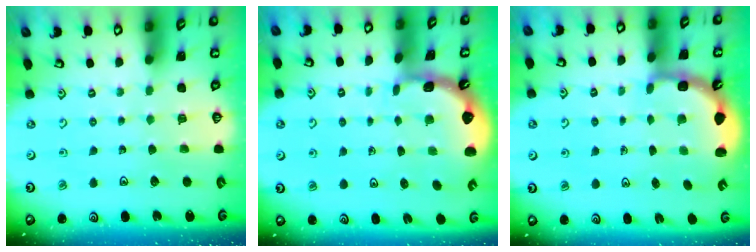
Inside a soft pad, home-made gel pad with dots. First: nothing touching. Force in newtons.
{"total": 1.3, "press": 1.3, "slide": 0.1}
{"total": 3.2, "press": 2.5, "slide": 1.9}